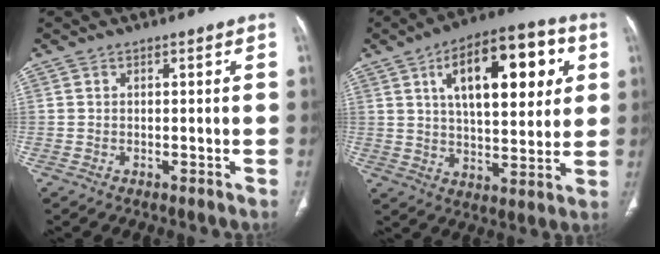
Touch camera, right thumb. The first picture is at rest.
{"total": 20.6, "force": [6.9, 9.3, 17.1], "torque": [-0.216, -0.004, 0.101]}